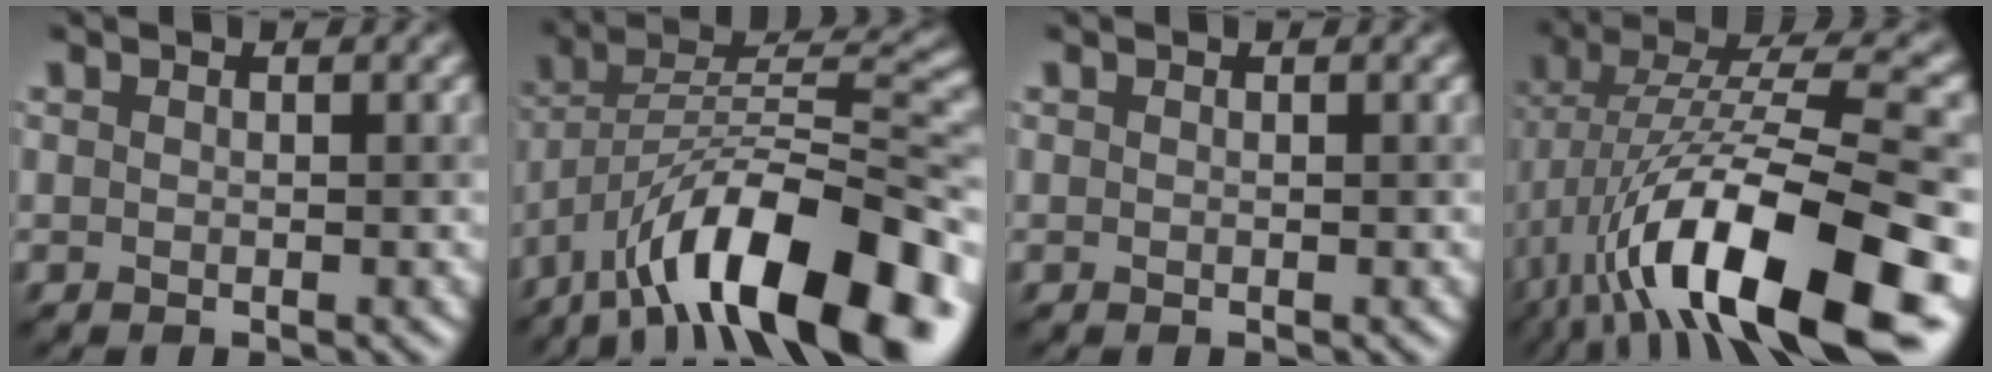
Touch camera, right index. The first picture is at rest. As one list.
[{"total": 15.3, "force": [-8.5, 5.9, 11.3], "torque": [-0.179, 0.020, -0.150]}, {"total": 0.0}, {"total": 16.0, "force": [-5.1, 5.2, 14.3], "torque": [-0.257, 0.011, -0.081]}]